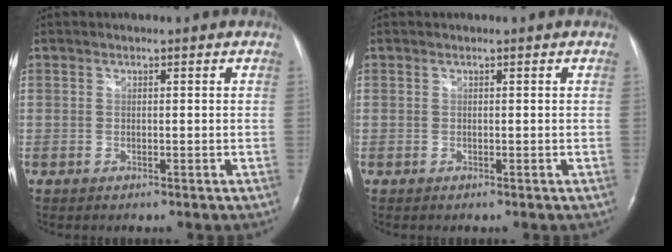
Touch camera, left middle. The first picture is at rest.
{"total": 0.0}